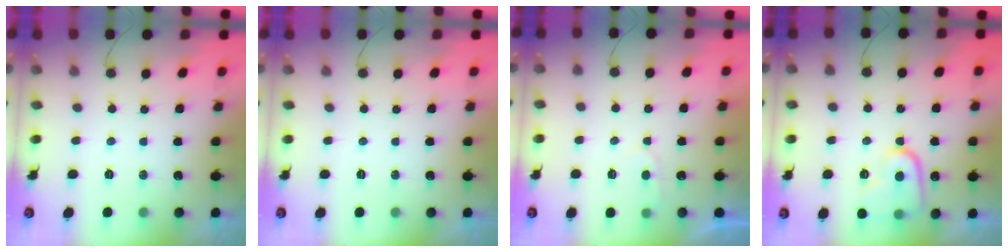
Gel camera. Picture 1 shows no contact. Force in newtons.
{"total": 0.0}
{"total": 2.5, "press": 2.5, "slide": 0.3}
{"total": 12.3, "press": 12.3, "slide": 1.1}